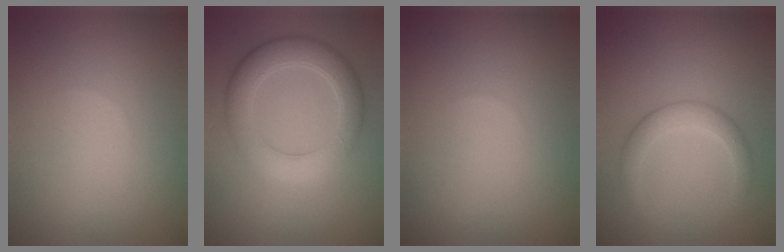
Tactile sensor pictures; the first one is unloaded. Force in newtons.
{"total": 5.2, "press": 5.2, "slide": 0.2}
{"total": 0.0}
{"total": 2.6, "press": 2.6, "slide": 0.1}